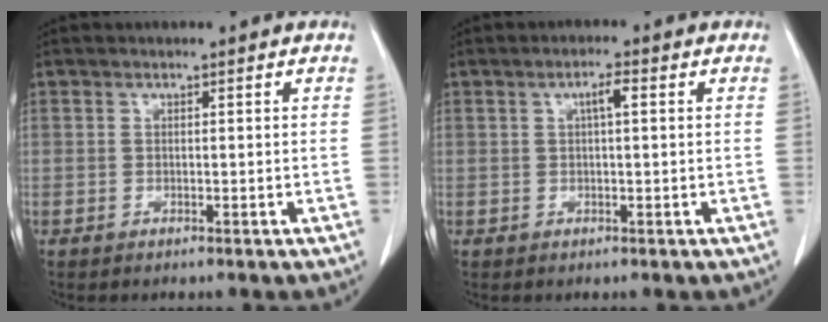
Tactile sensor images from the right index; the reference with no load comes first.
{"total": 2.3, "force": [0.6, 0.3, 2.2], "torque": [-0.038, 0.004, 0.009]}